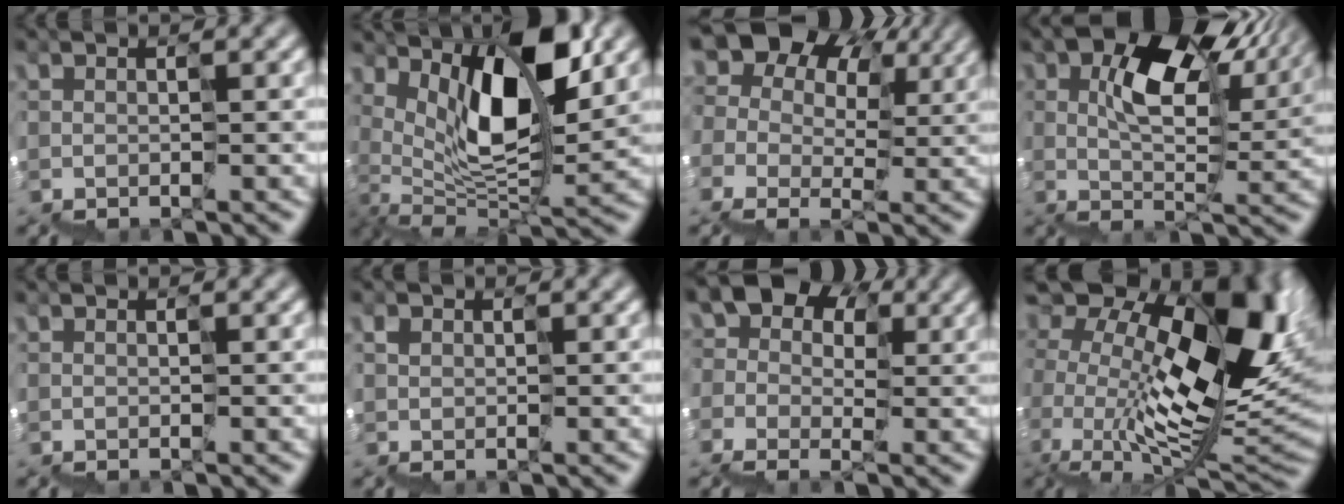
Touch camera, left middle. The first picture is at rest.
{"total": 8.1, "force": [3.9, 2.8, 6.5], "torque": [-0.121, 0.008, 0.073]}
{"total": 11.5, "force": [4.3, 8.5, 6.6], "torque": [-0.127, 0.038, 0.072]}
{"total": 7.6, "force": [4.0, 3.4, 5.6], "torque": [-0.096, 0.019, 0.061]}
{"total": 0.0}
{"total": 0.7, "force": [0.3, 0.6, -0.2], "torque": [-0.015, 0.007, 0.000]}
{"total": 7.0, "force": [2.0, 5.8, 3.5], "torque": [-0.043, 0.035, 0.016]}
{"total": 14.6, "force": [3.5, 8.6, 11.3], "torque": [-0.210, 0.009, 0.060]}